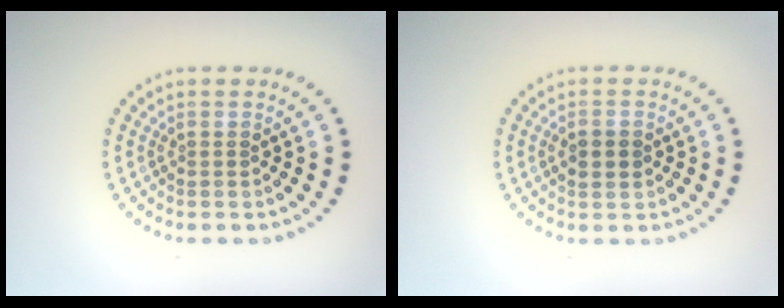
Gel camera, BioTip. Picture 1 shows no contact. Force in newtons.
{"total": 1.8, "press": 1.8, "slide": 0.1}